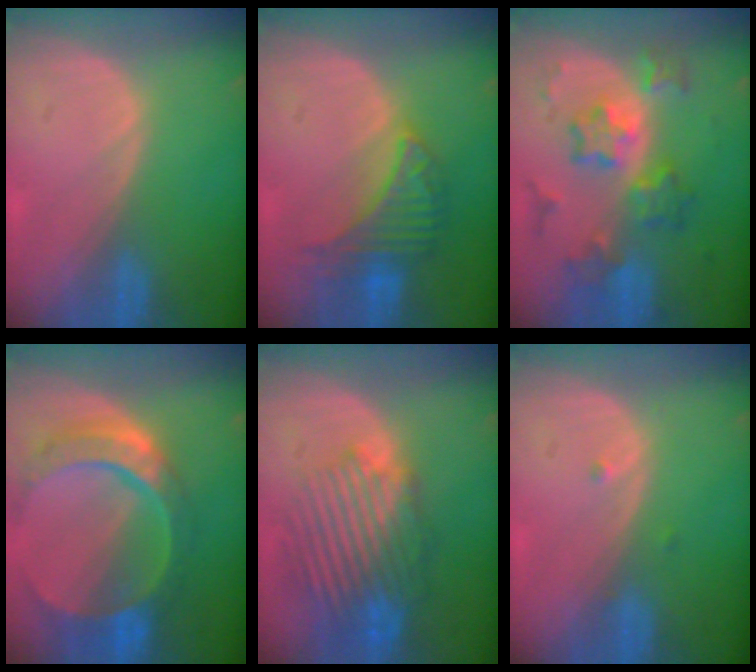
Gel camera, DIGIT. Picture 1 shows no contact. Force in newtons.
{"total": 6.6, "press": 6.6, "slide": 0.7}
{"total": 8.3, "press": 8.3, "slide": 0.6}
{"total": 11.0, "press": 9.3, "slide": 5.8}
{"total": 10.2, "press": 9.5, "slide": 3.9}
{"total": 0.9, "press": 0.7, "slide": 0.5}